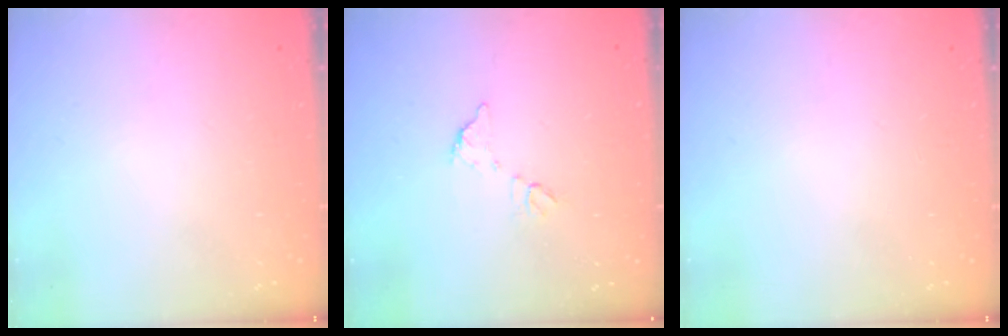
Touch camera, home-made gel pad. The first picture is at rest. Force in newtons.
{"total": 6.5, "press": 6.5, "slide": 0.2}
{"total": 0.0}